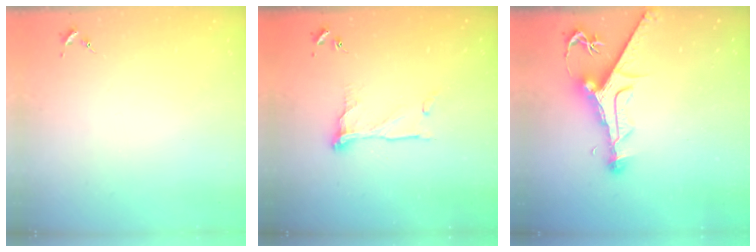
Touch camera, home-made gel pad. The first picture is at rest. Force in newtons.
{"total": 11.4, "press": 11.3, "slide": 1.0}
{"total": 13.6, "press": 13.5, "slide": 1.7}